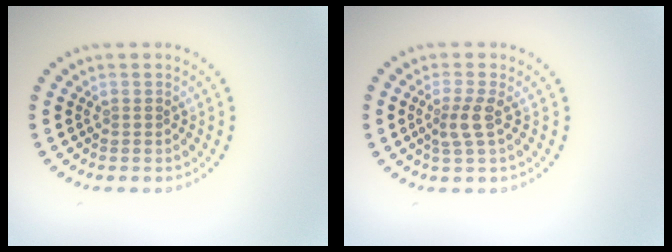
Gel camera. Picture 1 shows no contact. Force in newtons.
{"total": 2.1, "press": 1.7, "slide": 1.3}